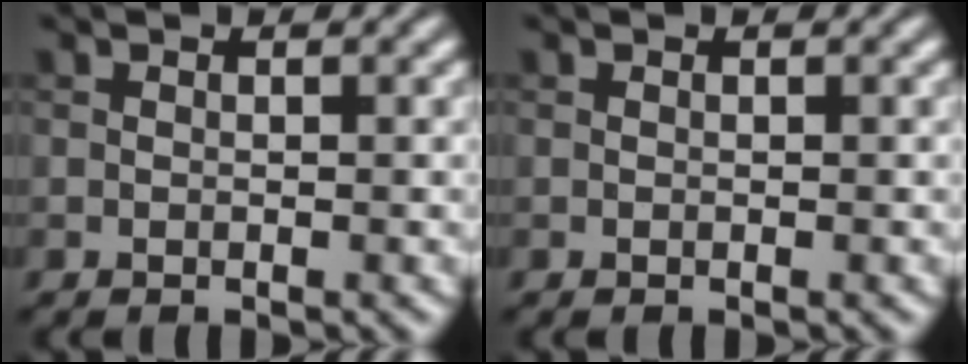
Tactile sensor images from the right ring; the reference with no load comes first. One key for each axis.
{"total": 0.0}